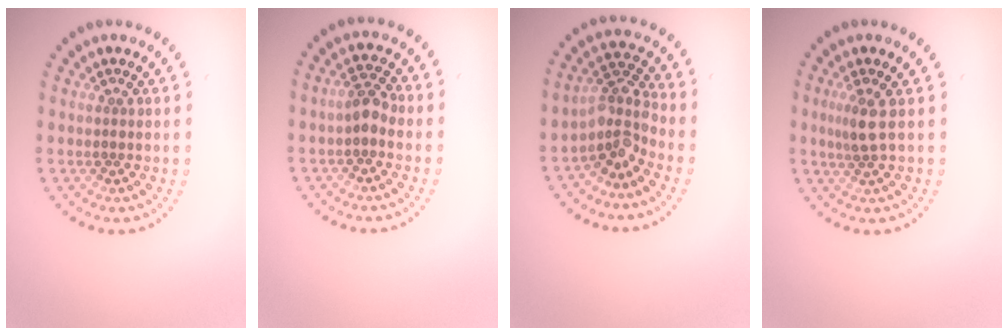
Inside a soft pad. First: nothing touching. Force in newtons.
{"total": 2.0, "press": 2.0, "slide": 0.6}
{"total": 3.5, "press": 2.5, "slide": 2.5}
{"total": 1.9, "press": 1.6, "slide": 1.1}